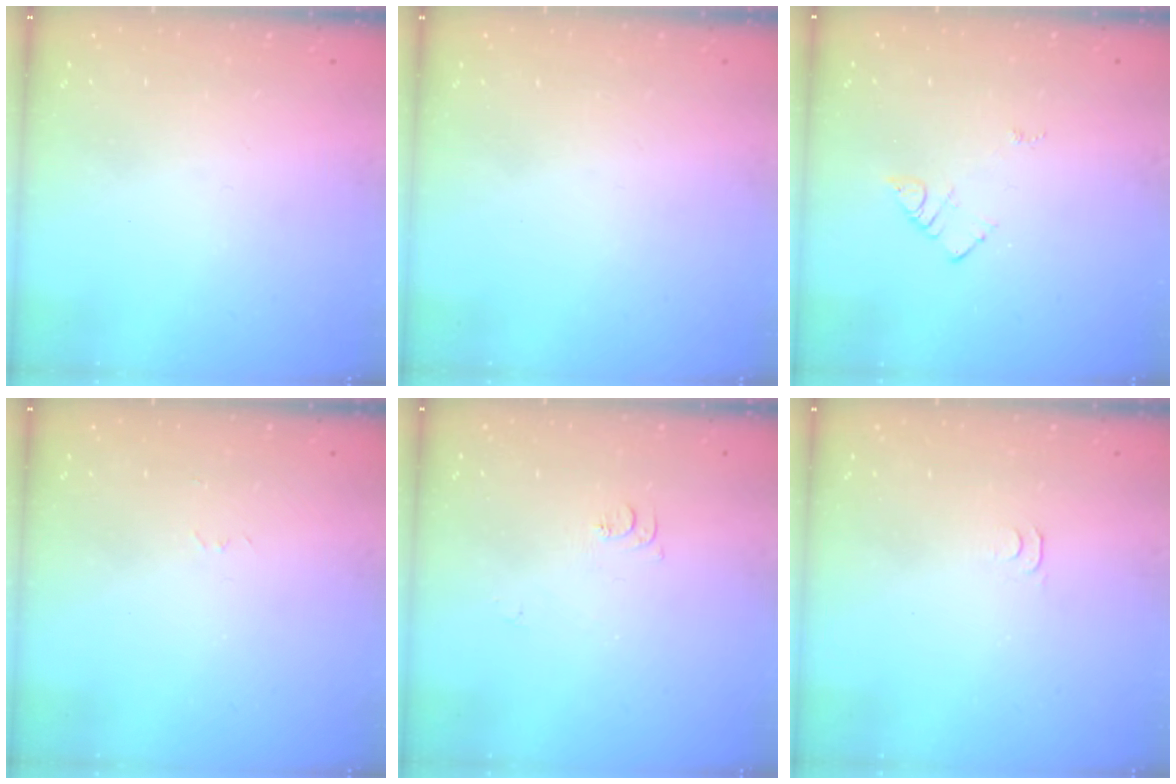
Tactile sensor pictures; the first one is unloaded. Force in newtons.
{"total": 1.5, "press": 1.5, "slide": 0.1}
{"total": 3.7, "press": 3.7, "slide": 0.3}
{"total": 2.6, "press": 2.6, "slide": 0.4}
{"total": 5.2, "press": 5.1, "slide": 0.6}
{"total": 2.8, "press": 2.7, "slide": 0.5}